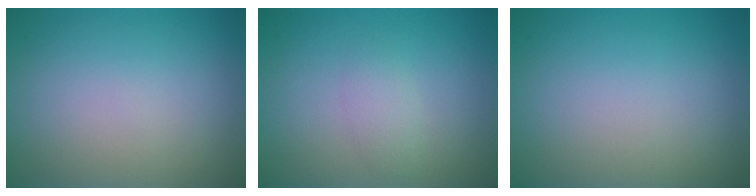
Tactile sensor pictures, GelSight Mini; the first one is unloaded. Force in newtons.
{"total": 1.4, "press": 1.4, "slide": 0.1}
{"total": 0.0}